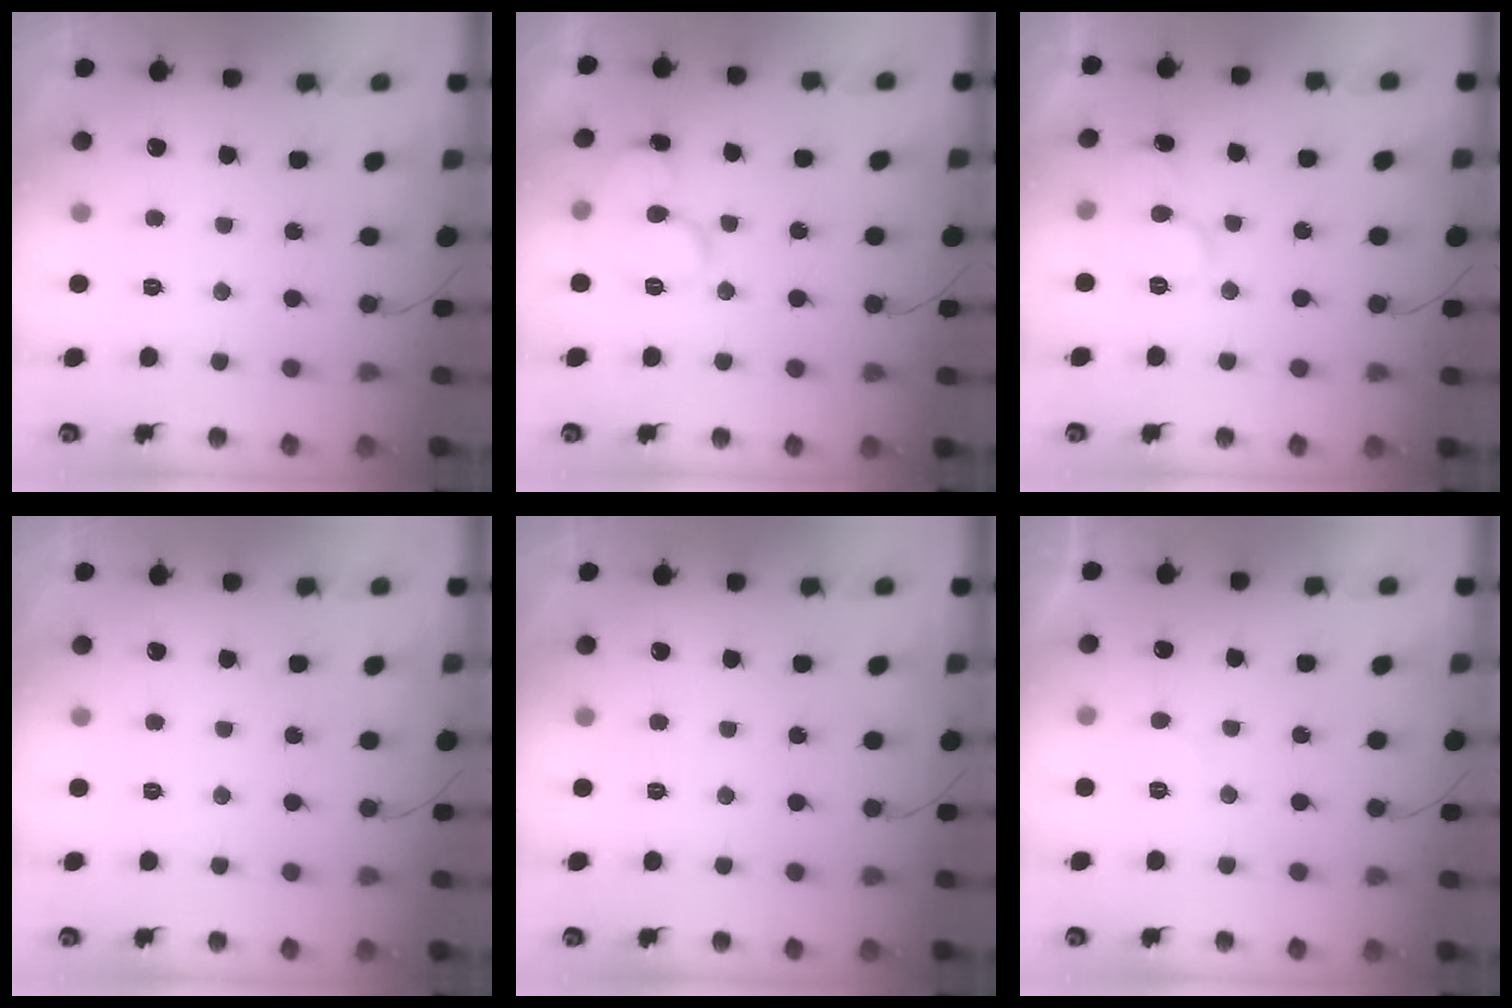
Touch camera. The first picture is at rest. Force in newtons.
{"total": 10.5, "press": 10.5, "slide": 1.1}
{"total": 9.9, "press": 9.8, "slide": 1.0}
{"total": 0.0}
{"total": 0.0}
{"total": 3.3, "press": 3.3, "slide": 0.2}